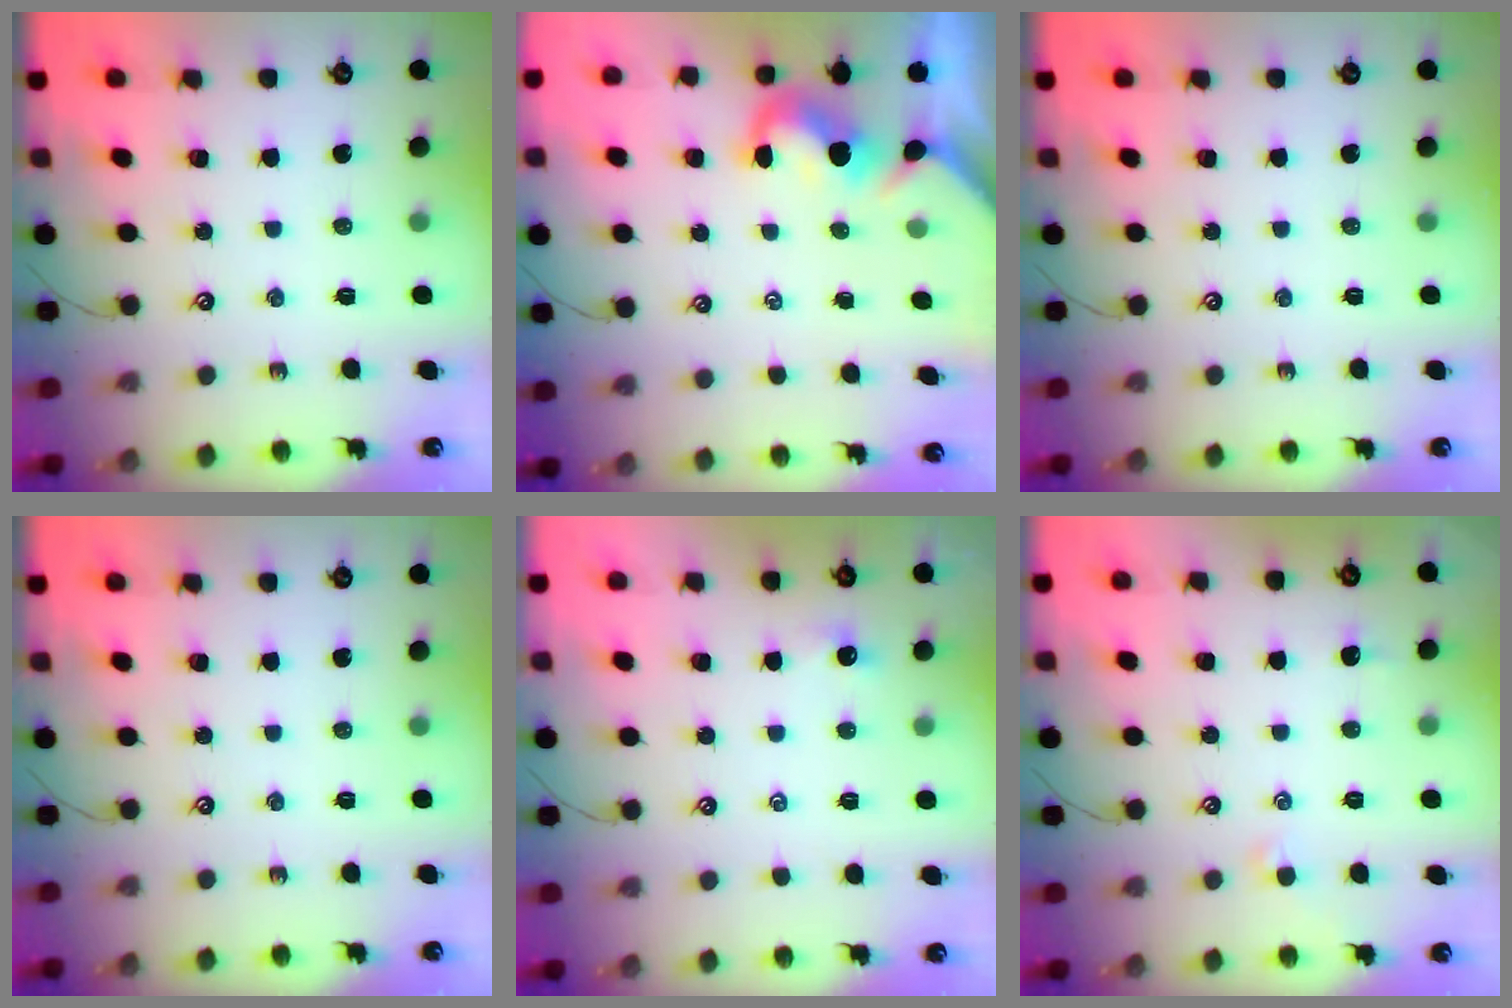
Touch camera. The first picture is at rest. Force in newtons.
{"total": 0.0}
{"total": 0.0}
{"total": 0.0}
{"total": 0.5, "press": 0.4, "slide": 0.3}
{"total": 0.8, "press": 0.7, "slide": 0.4}